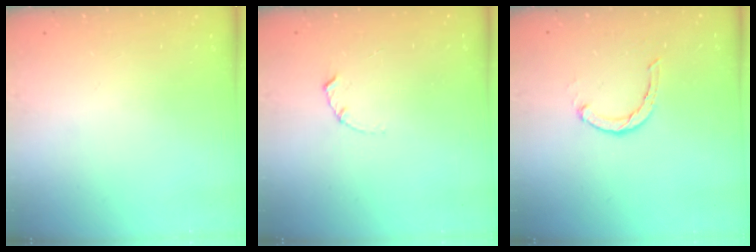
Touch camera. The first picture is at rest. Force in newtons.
{"total": 1.7, "press": 1.6, "slide": 0.3}
{"total": 2.4, "press": 2.4, "slide": 0.4}